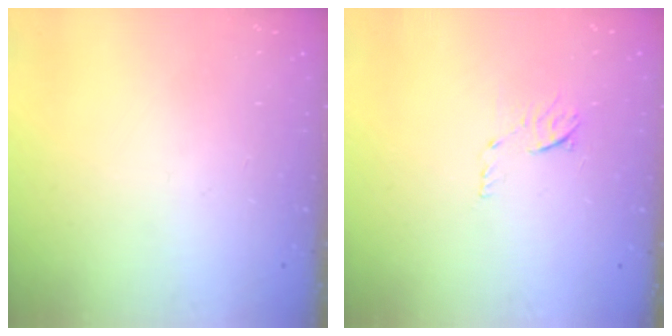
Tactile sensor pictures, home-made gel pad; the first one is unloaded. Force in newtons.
{"total": 5.7, "press": 5.6, "slide": 0.8}